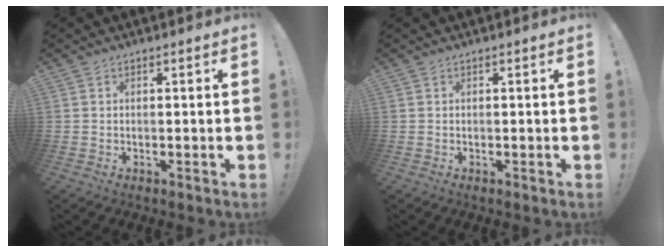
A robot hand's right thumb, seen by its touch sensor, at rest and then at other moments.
{"total": 0.0}